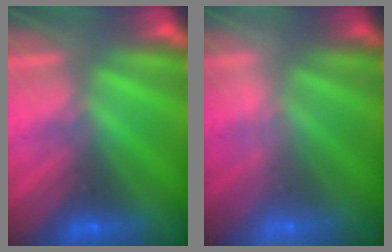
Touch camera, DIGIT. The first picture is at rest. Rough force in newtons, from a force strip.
{"total": 2.0}